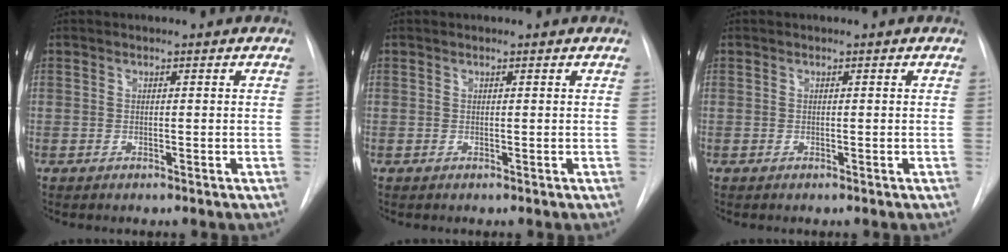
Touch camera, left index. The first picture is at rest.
{"total": 0.8, "force": [-0.8, -0.1, -0.2], "torque": [0.002, -0.006, -0.015]}
{"total": 0.0}